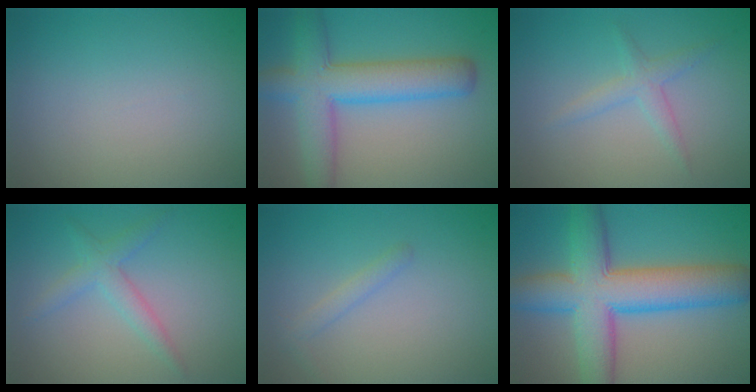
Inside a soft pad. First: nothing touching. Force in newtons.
{"total": 6.8, "press": 6.8, "slide": 0.3}
{"total": 1.8, "press": 1.8, "slide": 0.1}
{"total": 2.2, "press": 2.2, "slide": 0.1}
{"total": 1.1, "press": 1.1, "slide": 0.0}
{"total": 9.9, "press": 9.9, "slide": 0.2}